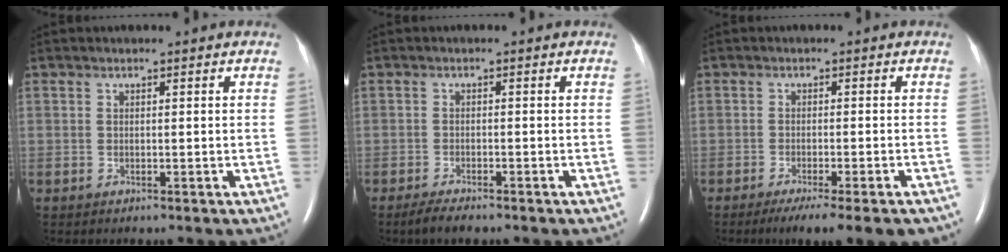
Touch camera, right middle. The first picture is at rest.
{"total": 2.9, "force": [-2.3, 0.5, 1.7], "torque": [-0.039, -0.008, -0.039]}
{"total": 9.6, "force": [-7.3, 0.8, 6.1], "torque": [-0.072, -0.016, -0.105]}